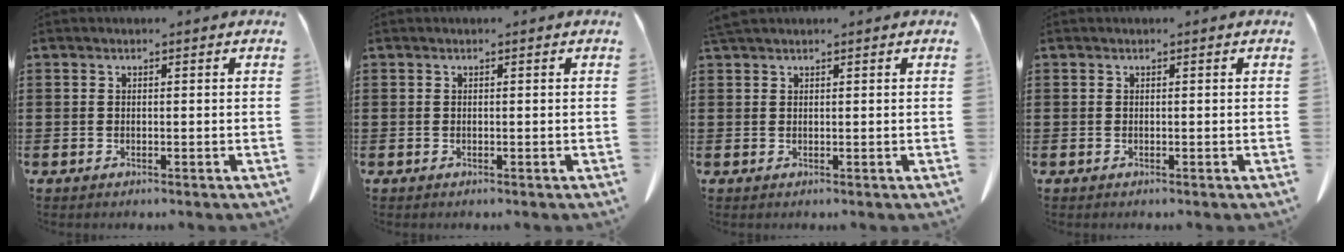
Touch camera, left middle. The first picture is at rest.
{"total": 0.0}
{"total": 1.3, "force": [1.1, 0.2, 0.5], "torque": [-0.014, 0.000, 0.023]}
{"total": 0.0}